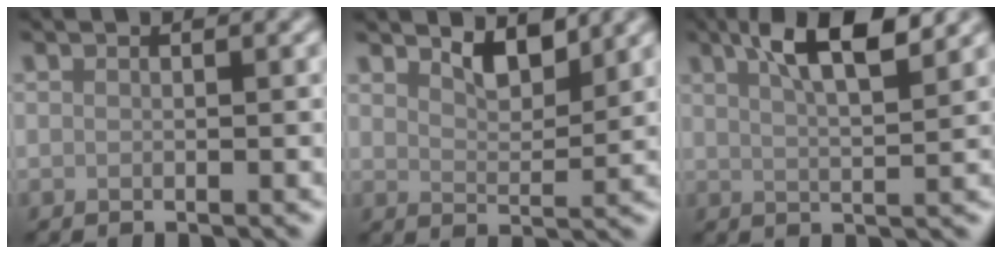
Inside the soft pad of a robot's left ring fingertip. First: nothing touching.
{"total": 2.9, "force": [2.2, 0.9, 1.6], "torque": [-0.031, -0.008, 0.037]}
{"total": 6.3, "force": [3.4, 1.6, 5.0], "torque": [-0.076, 0.014, 0.052]}